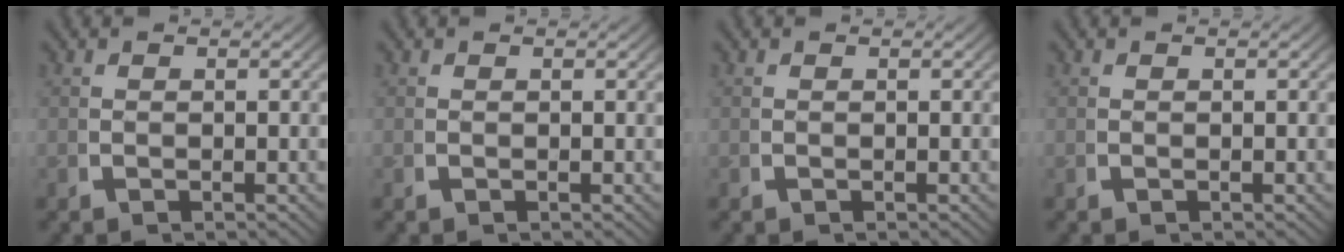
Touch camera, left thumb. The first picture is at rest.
{"total": 0.0}
{"total": 0.0}
{"total": 0.0}